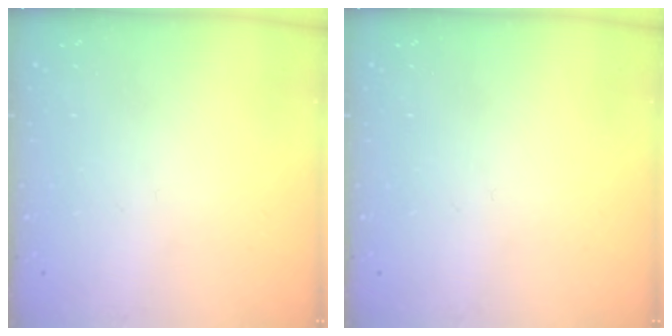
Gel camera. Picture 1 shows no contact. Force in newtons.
{"total": 0.0}